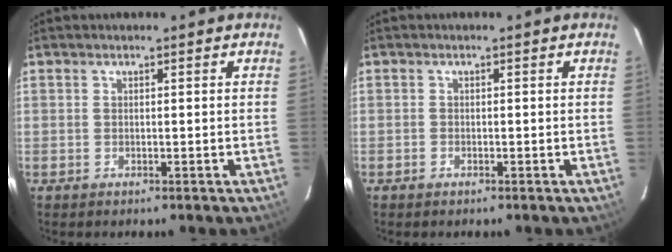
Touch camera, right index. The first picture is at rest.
{"total": 0.6, "force": [-0.5, 0.4, 0.1], "torque": [-0.002, 0.001, -0.011]}